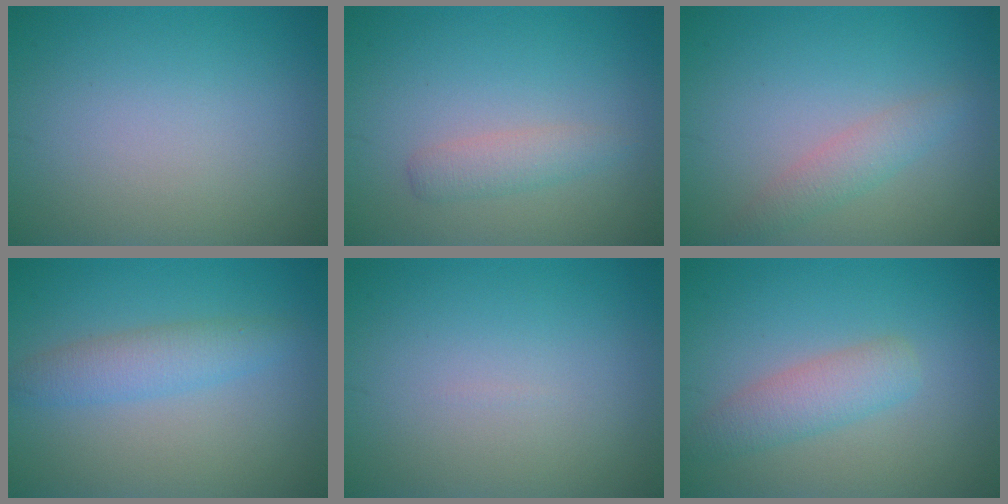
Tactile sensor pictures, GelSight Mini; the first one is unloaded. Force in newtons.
{"total": 1.8, "press": 1.8, "slide": 0.0}
{"total": 2.0, "press": 2.0, "slide": 0.1}
{"total": 3.0, "press": 3.0, "slide": 0.1}
{"total": 0.0}
{"total": 3.0, "press": 3.0, "slide": 0.2}